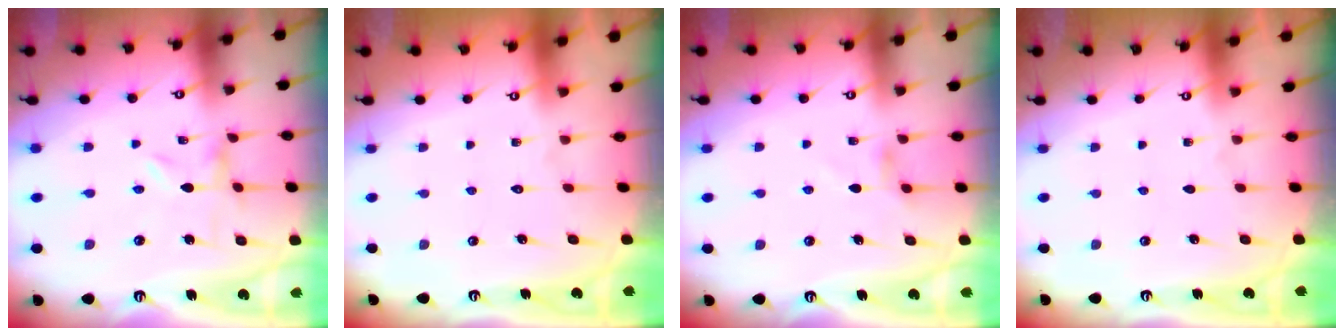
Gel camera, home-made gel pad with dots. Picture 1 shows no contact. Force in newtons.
{"total": 1.7, "press": 1.7, "slide": 0.1}
{"total": 2.7, "press": 2.7, "slide": 0.4}
{"total": 1.8, "press": 1.8, "slide": 0.1}